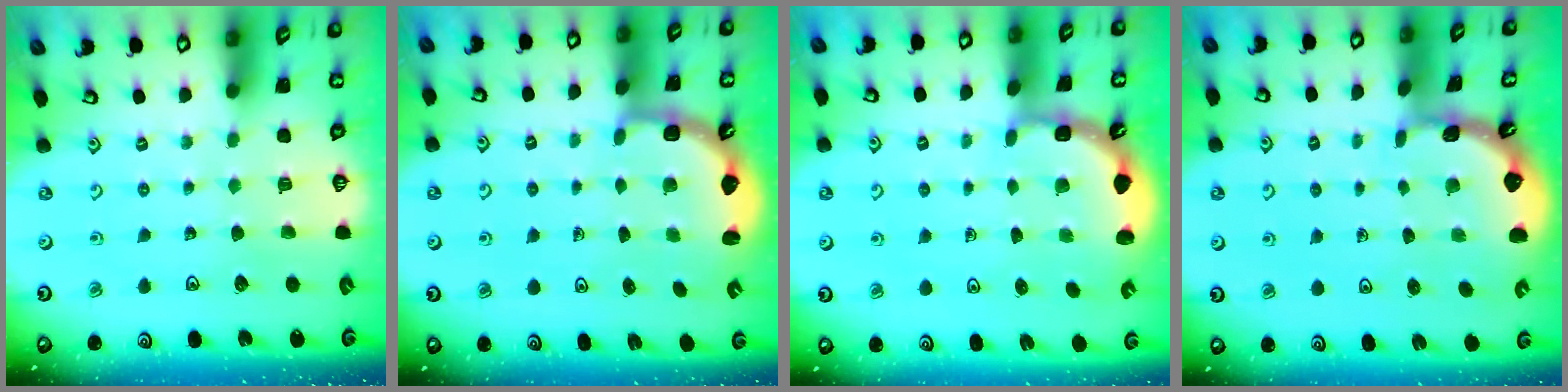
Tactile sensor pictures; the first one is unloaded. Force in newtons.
{"total": 3.2, "press": 2.3, "slide": 2.3}
{"total": 2.1, "press": 1.9, "slide": 0.9}
{"total": 1.5, "press": 1.5, "slide": 0.1}